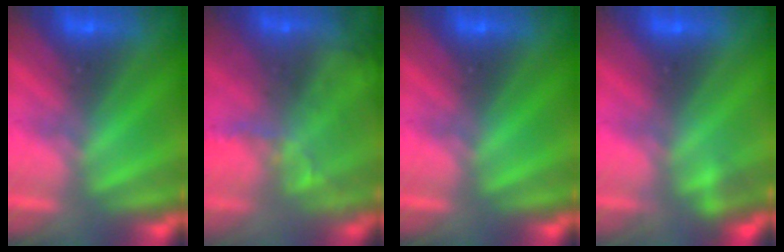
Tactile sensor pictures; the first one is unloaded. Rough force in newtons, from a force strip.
{"total": 7.0}
{"total": 0.0}
{"total": 2.2}